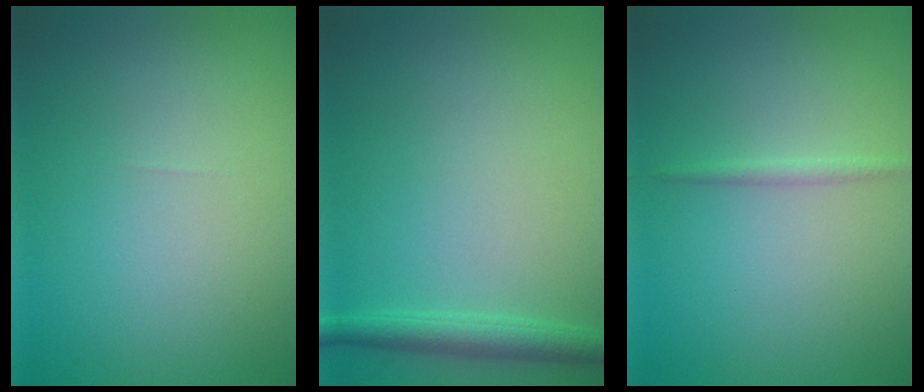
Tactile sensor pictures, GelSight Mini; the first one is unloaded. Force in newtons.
{"total": 2.3, "press": 2.3, "slide": 0.1}
{"total": 0.9, "press": 0.9, "slide": 0.0}